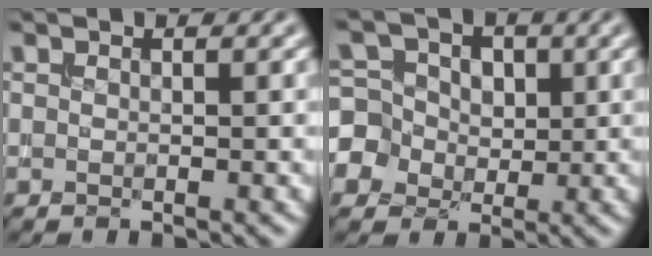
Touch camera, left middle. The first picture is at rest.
{"total": 6.6, "force": [0.5, 6.2, 2.1], "torque": [-0.047, 0.044, -0.002]}